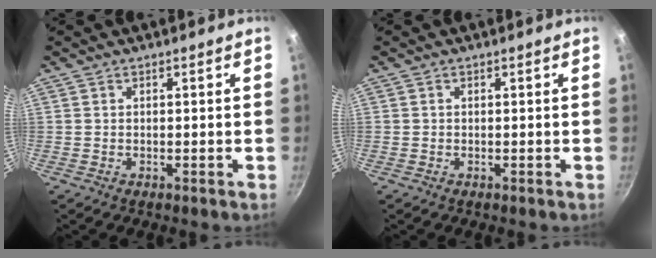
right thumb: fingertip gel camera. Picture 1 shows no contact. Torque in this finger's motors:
{"motor_torque": [-0.20, -0.56, 0.07, 0.72, -0.04]}